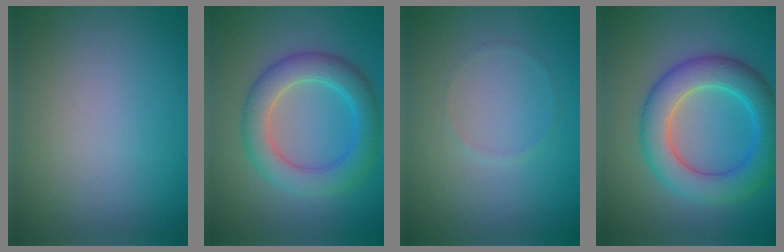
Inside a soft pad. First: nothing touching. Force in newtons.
{"total": 5.2, "press": 5.2, "slide": 0.2}
{"total": 0.5, "press": 0.5, "slide": 0.1}
{"total": 6.6, "press": 6.6, "slide": 0.3}